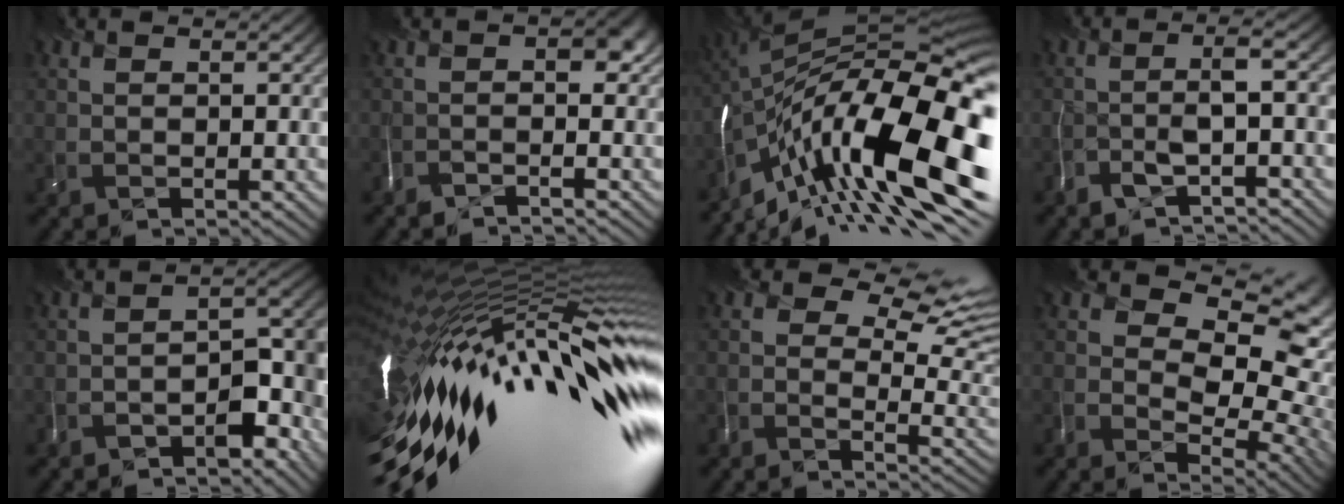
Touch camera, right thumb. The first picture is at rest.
{"total": 2.3, "force": [-2.2, -0.2, 0.9], "torque": [-0.002, -0.003, -0.046]}
{"total": 19.4, "force": [-8.5, 6.4, 16.3], "torque": [-0.279, 0.007, -0.161]}
{"total": 3.1, "force": [-2.6, -0.5, 1.6], "torque": [-0.015, 0.009, -0.059]}
{"total": 6.1, "force": [-5.5, 1.0, 2.4], "torque": [-0.013, 0.006, -0.086]}
{"total": 19.0, "force": [-4.0, 4.7, 18.0], "torque": [-0.323, -0.021, -0.077]}
{"total": 9.9, "force": [4.3, 4.9, 7.4], "torque": [-0.124, 0.005, 0.074]}
{"total": 11.1, "force": [2.3, 7.0, 8.4], "torque": [-0.136, -0.015, 0.046]}